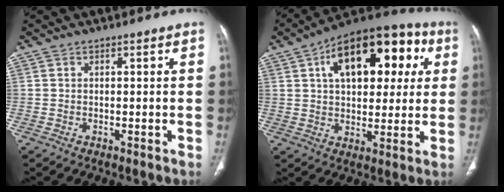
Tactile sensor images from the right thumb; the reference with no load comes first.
{"total": 21.9, "force": [6.9, 12.1, 17.0], "torque": [-0.207, 0.022, 0.096]}